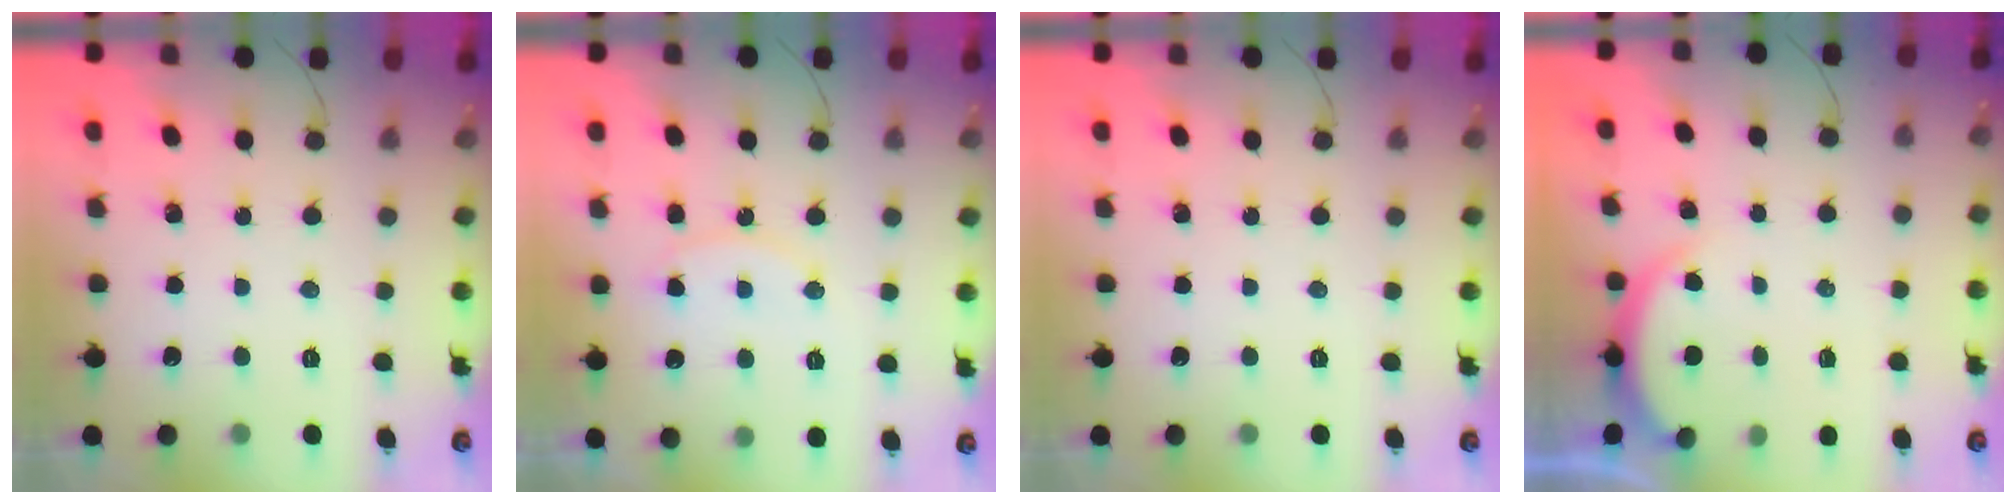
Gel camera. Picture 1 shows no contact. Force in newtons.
{"total": 10.2, "press": 10.2, "slide": 0.8}
{"total": 0.0}
{"total": 2.5, "press": 2.5, "slide": 0.5}